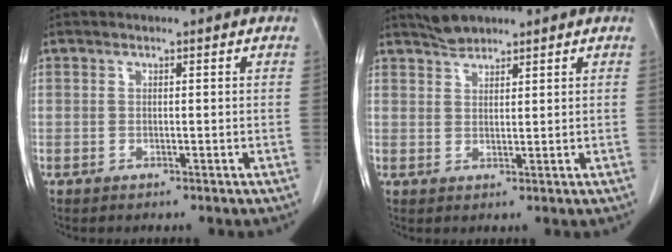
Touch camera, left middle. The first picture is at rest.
{"total": 2.7, "force": [2.6, 0.5, 0.5], "torque": [-0.014, 0.005, 0.049]}